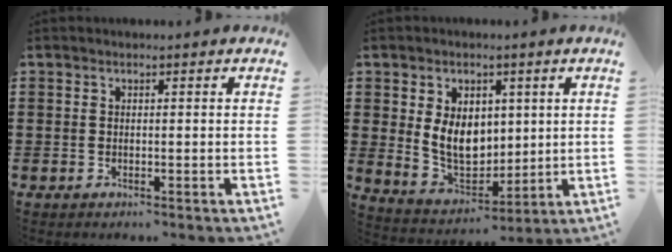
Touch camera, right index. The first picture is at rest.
{"total": 8.3, "force": [1.3, 6.1, 5.4], "torque": [-0.107, 0.002, 0.022]}